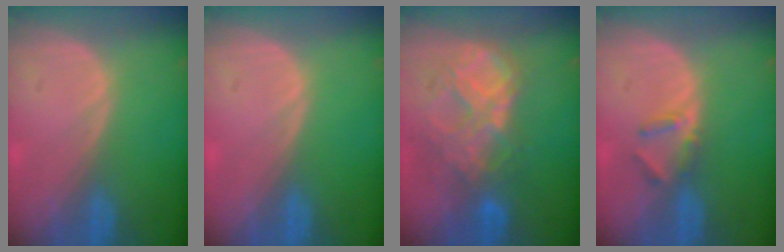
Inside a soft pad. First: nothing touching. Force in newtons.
{"total": 0.0}
{"total": 9.1, "press": 7.8, "slide": 4.8}
{"total": 2.9, "press": 2.6, "slide": 1.1}